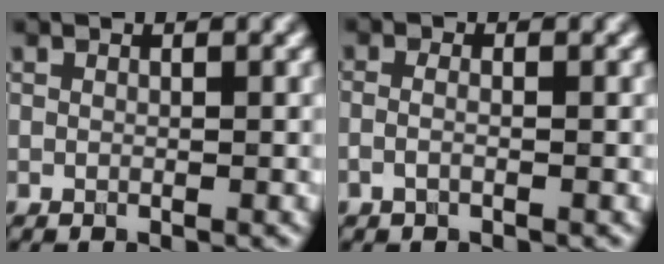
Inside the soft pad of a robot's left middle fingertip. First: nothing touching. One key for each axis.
{"total": 1.1, "fx": -0.5, "fy": 0.4, "fz": 0.9, "tx": -0.022, "ty": -0.003, "tz": -0.013}